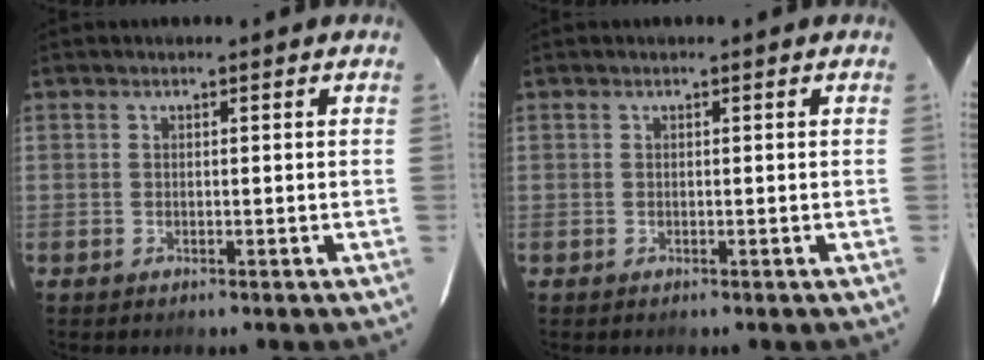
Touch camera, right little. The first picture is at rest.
{"total": 0.0}